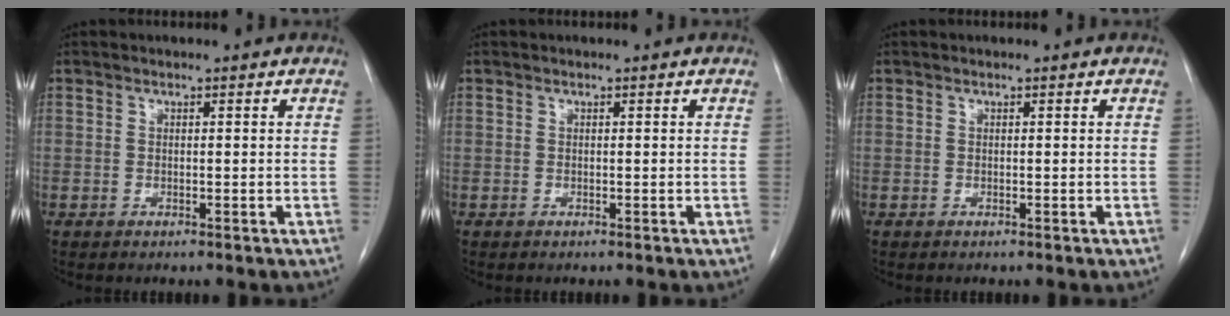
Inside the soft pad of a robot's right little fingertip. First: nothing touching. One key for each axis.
{"total": 0.0}
{"total": 0.0}